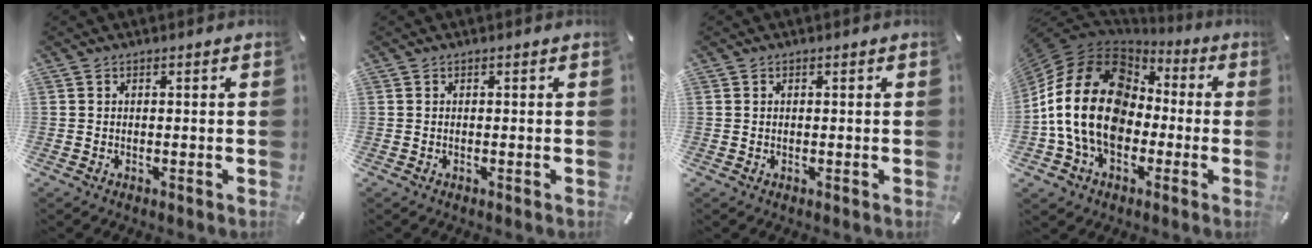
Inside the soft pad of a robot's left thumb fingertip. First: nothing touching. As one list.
[{"total": 0.0}, {"total": 0.0}, {"total": 20.3, "force": [-1.5, 15.8, 12.7], "torque": [-0.262, 0.018, -0.027]}]